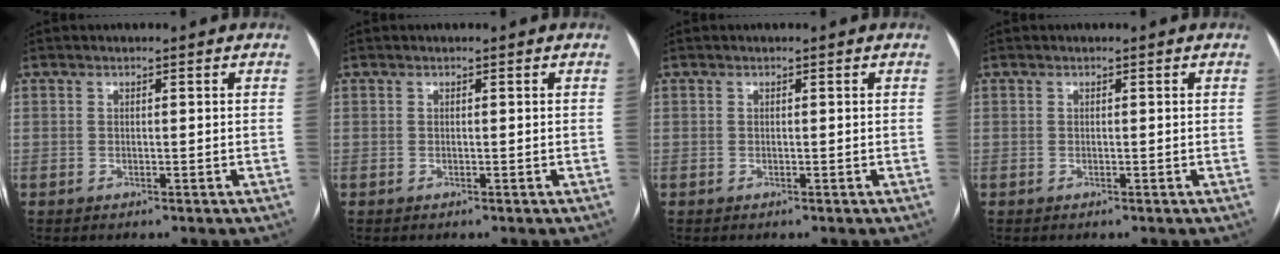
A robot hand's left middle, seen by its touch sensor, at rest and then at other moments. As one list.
[{"total": 0.0}, {"total": 0.0}, {"total": 0.0}]